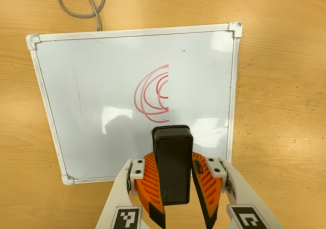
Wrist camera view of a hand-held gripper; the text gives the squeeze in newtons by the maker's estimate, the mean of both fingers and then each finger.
{"total": 11.0, "left": 10.5, "right": 11.5}